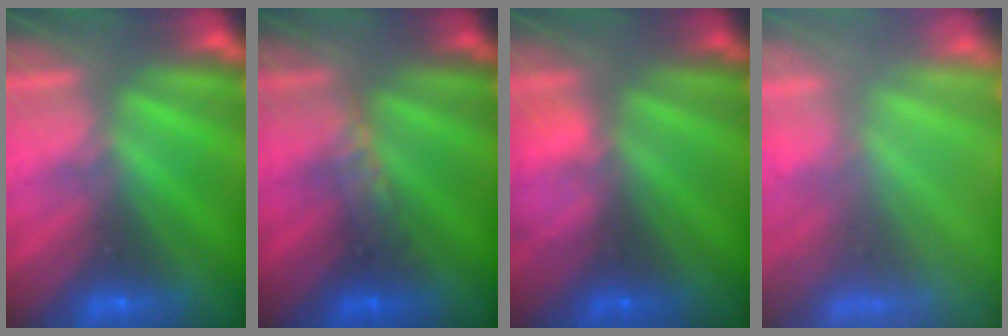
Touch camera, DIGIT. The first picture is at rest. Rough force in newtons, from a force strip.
{"total": 2.9}
{"total": 2.4}
{"total": 7.7}